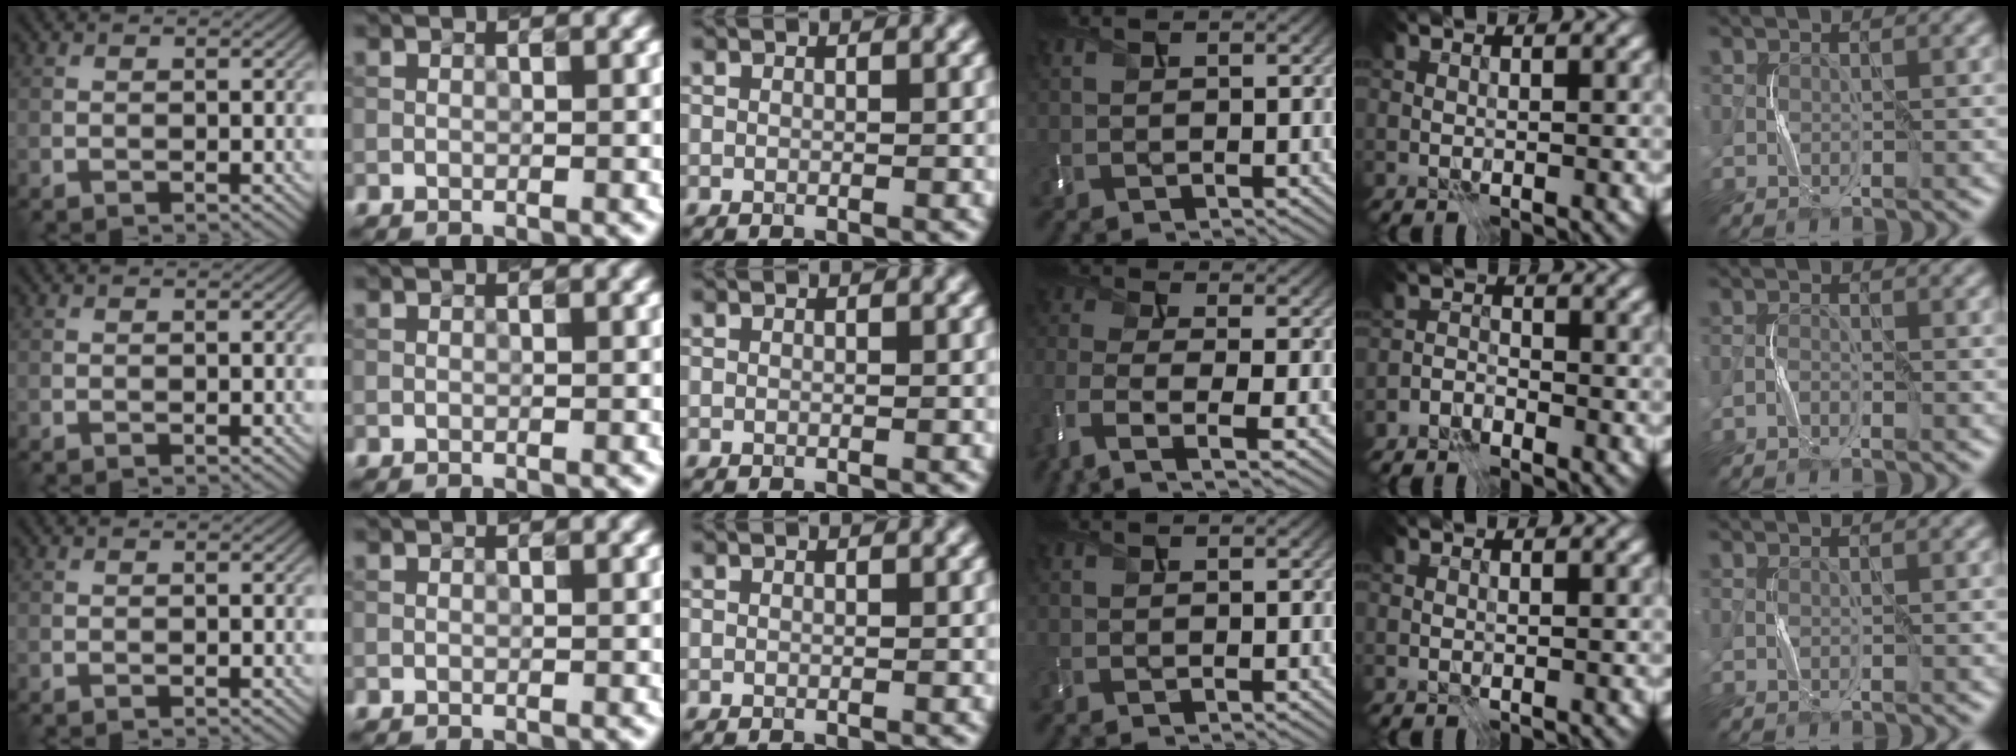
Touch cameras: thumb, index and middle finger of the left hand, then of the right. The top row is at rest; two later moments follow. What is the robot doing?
{"motion": "press", "object": "memory foam"}